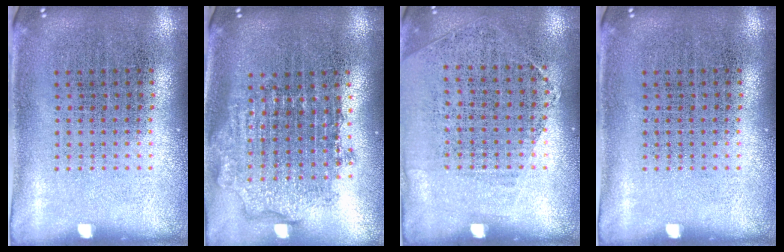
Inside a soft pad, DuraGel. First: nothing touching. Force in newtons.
{"total": 1.8, "press": 1.5, "slide": 1.1}
{"total": 1.2, "press": 1.0, "slide": 0.7}
{"total": 0.0}